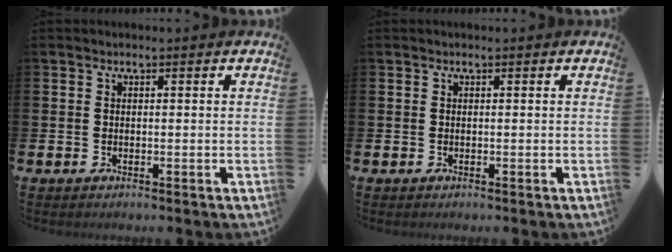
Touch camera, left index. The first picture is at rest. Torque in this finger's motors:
{"motor_torque": [-0.01, -0.01, 0.04, 0.00]}